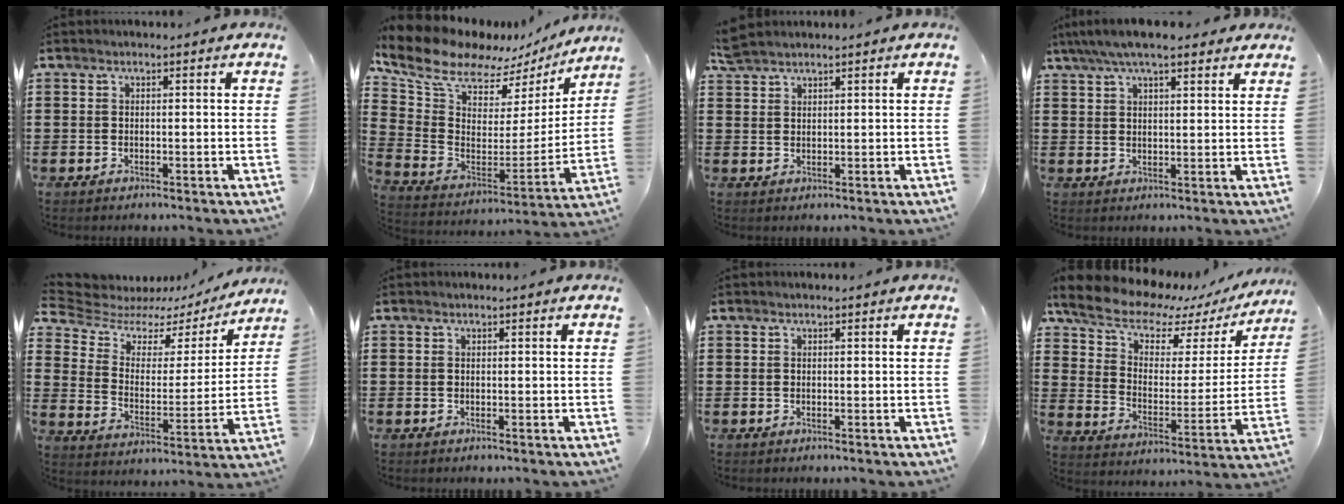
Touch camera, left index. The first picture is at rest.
{"total": 10.6, "force": [8.2, 4.9, 4.6], "torque": [-0.126, -0.052, 0.147]}
{"total": 2.4, "force": [2.2, 0.5, 0.8], "torque": [-0.020, 0.001, 0.044]}
{"total": 6.2, "force": [4.8, 1.5, 3.6], "torque": [-0.081, 0.000, 0.086]}
{"total": 6.0, "force": [4.9, 2.9, 1.9], "torque": [-0.068, -0.027, 0.083]}
{"total": 0.0}
{"total": 0.0}
{"total": 9.5, "force": [7.8, 3.6, 4.1], "torque": [-0.102, -0.049, 0.132]}